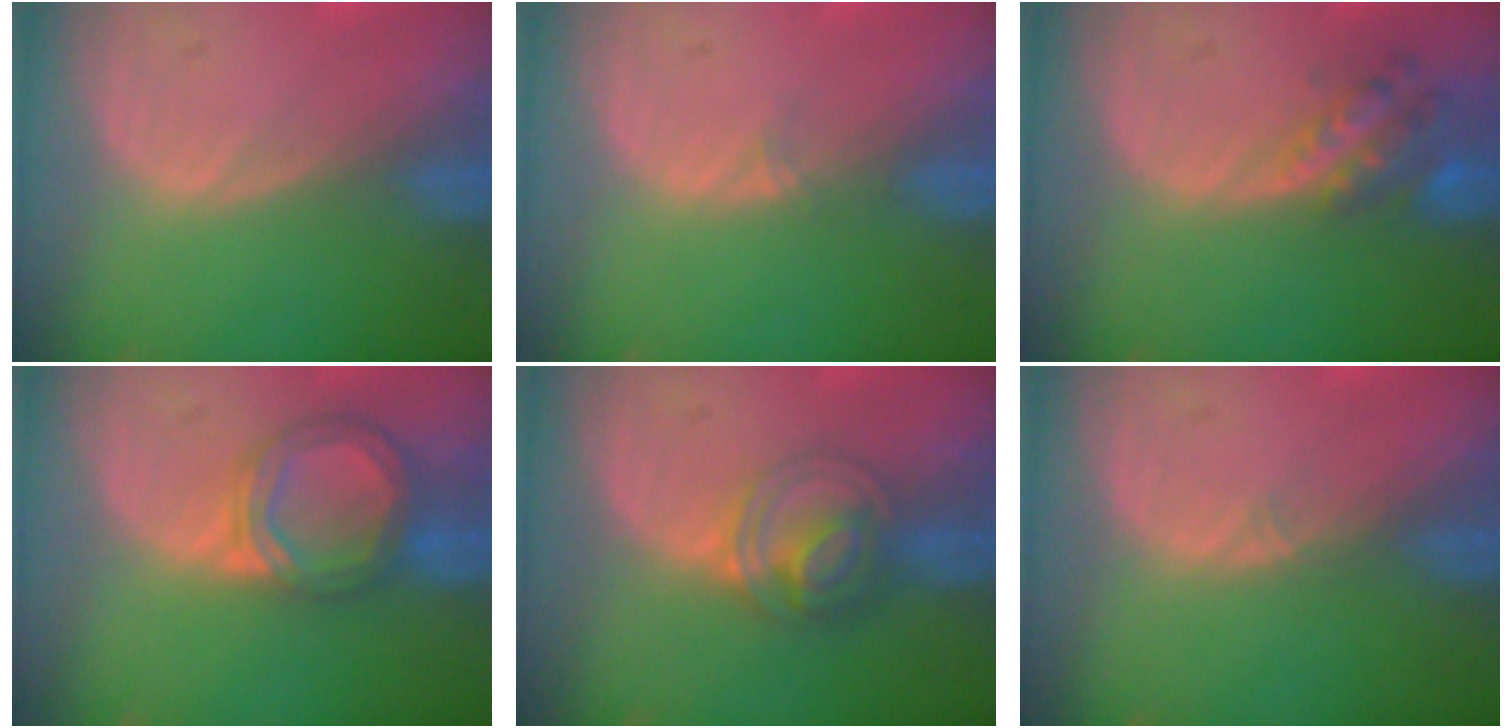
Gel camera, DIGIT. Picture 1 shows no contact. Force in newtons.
{"total": 0.9, "press": 0.6, "slide": 0.7}
{"total": 5.8, "press": 5.0, "slide": 2.8}
{"total": 6.3, "press": 5.7, "slide": 2.5}
{"total": 6.3, "press": 5.5, "slide": 3.2}
{"total": 0.6, "press": 0.5, "slide": 0.4}